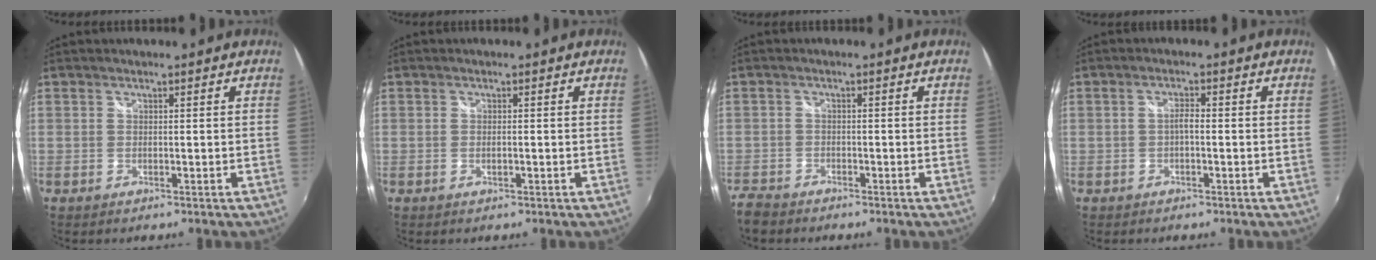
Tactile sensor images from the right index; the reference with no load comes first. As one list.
[{"total": 0.9, "force": [-0.2, 0.3, 0.8], "torque": [-0.017, -0.001, -0.005]}, {"total": 4.1, "force": [-3.6, 1.9, 0.7], "torque": [-0.030, -0.009, -0.075]}, {"total": 1.7, "force": [-0.5, 0.5, 1.5], "torque": [-0.029, 0.006, -0.011]}]